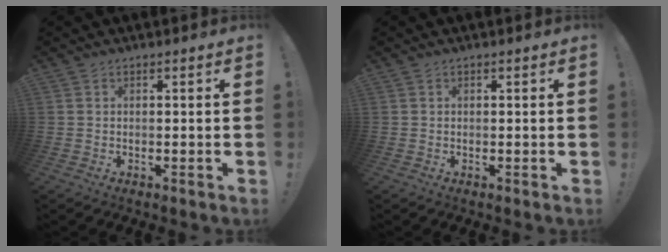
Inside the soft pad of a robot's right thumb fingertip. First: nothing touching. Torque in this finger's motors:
{"motor_torque": [-0.15, -0.04, 0.06, 0.15, 0.01]}